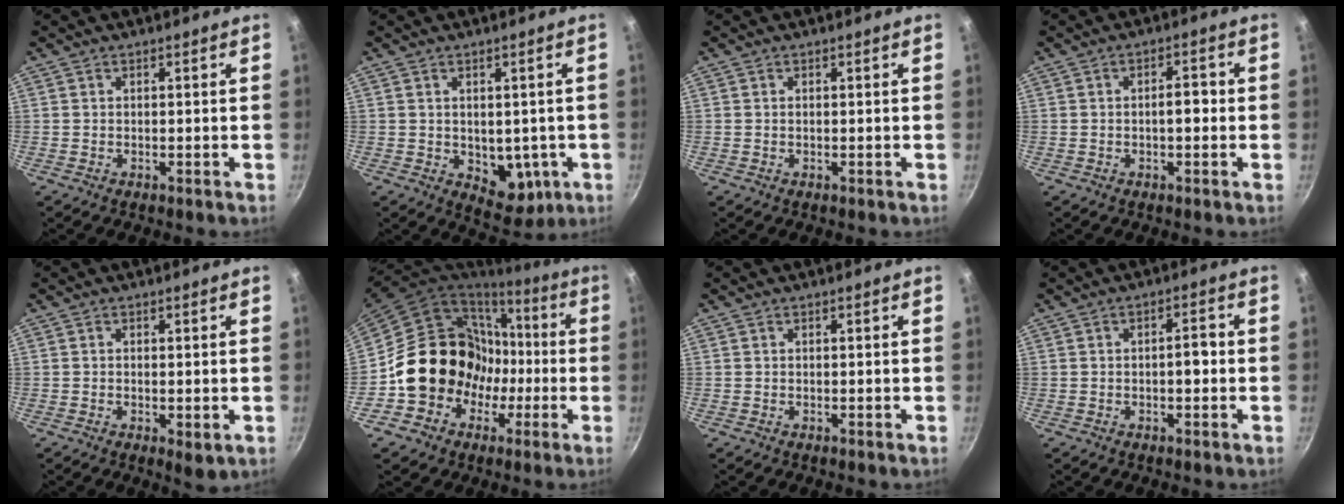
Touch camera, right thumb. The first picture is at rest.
{"total": 7.9, "force": [-1.1, 5.5, 5.6], "torque": [-0.040, -0.010, -0.001]}
{"total": 0.0}
{"total": 3.4, "force": [-0.4, 1.6, 3.0], "torque": [-0.038, 0.015, -0.008]}
{"total": 2.8, "force": [-0.5, 1.2, 2.5], "torque": [-0.038, -0.011, -0.005]}
{"total": 18.5, "force": [-2.2, 16.7, 7.7], "torque": [-0.100, 0.055, -0.019]}
{"total": 0.0}
{"total": 3.3, "force": [-0.5, 1.4, 3.0], "torque": [-0.039, 0.013, -0.008]}